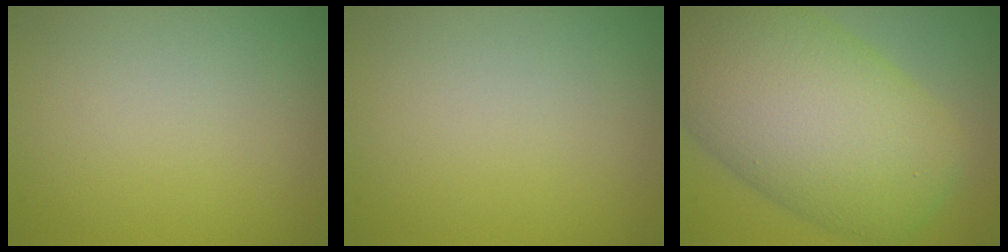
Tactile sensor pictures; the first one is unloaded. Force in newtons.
{"total": 0.0}
{"total": 13.6, "press": 13.6, "slide": 0.3}